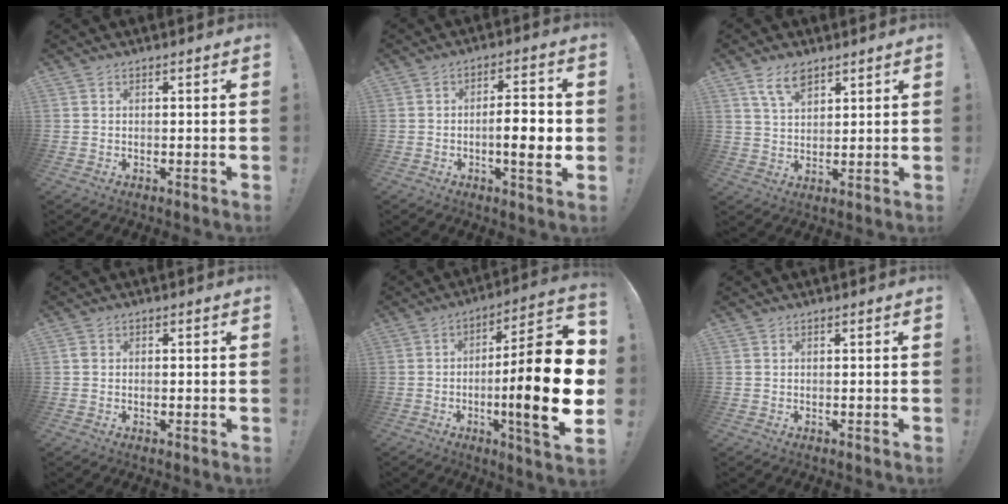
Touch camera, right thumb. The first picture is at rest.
{"total": 9.3, "force": [-1.9, 2.1, 8.9], "torque": [-0.130, 0.003, -0.038]}
{"total": 7.4, "force": [4.9, 3.7, 4.1], "torque": [-0.078, -0.016, 0.092]}
{"total": 0.8, "force": [-0.3, 0.6, 0.3], "torque": [-0.010, 0.007, -0.004]}
{"total": 23.2, "force": [-4.1, 3.5, 22.6], "torque": [-0.361, 0.011, -0.068]}
{"total": 0.0}